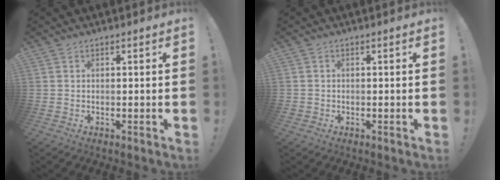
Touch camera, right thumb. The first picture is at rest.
{"total": 1.0, "force": [-0.3, 1.0, 0.2], "torque": [-0.003, 0.003, -0.006]}